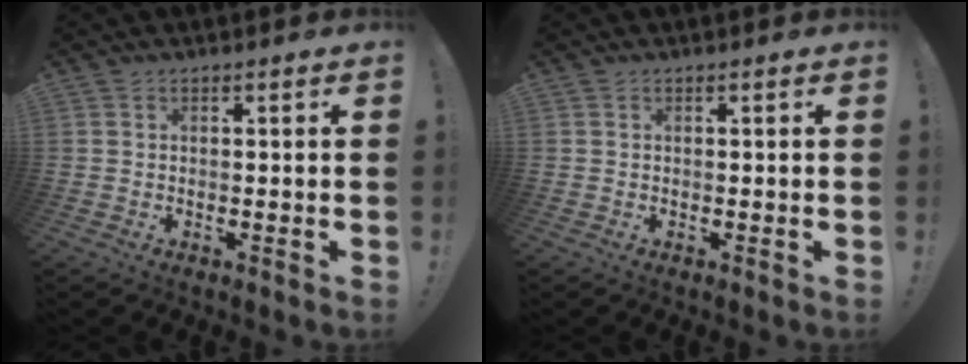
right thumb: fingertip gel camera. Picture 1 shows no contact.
{"total": 0.0}